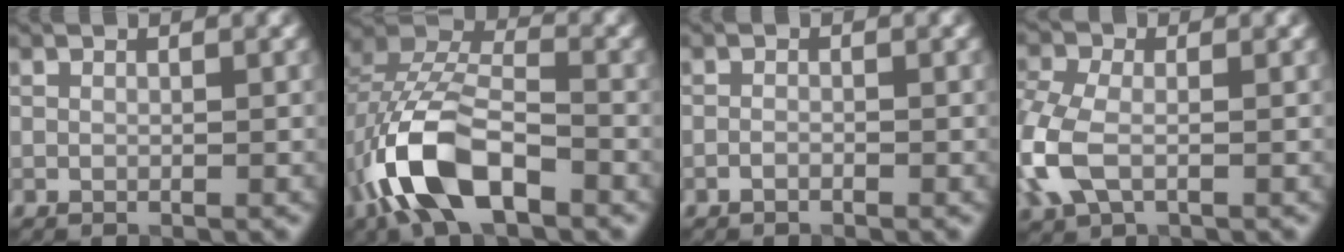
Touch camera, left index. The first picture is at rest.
{"total": 9.8, "force": [-4.5, 4.7, 7.3], "torque": [-0.153, 0.011, -0.095]}
{"total": 0.6, "force": [-0.5, 0.2, 0.3], "torque": [-0.006, 0.000, -0.011]}
{"total": 5.5, "force": [-1.1, 3.4, 4.2], "torque": [-0.112, 0.001, -0.032]}